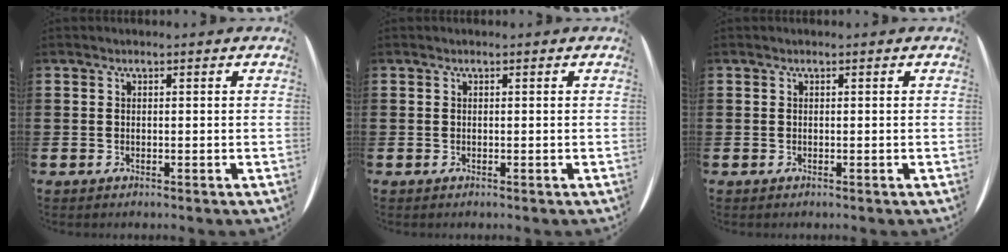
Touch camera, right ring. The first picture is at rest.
{"total": 0.0}
{"total": 0.0}